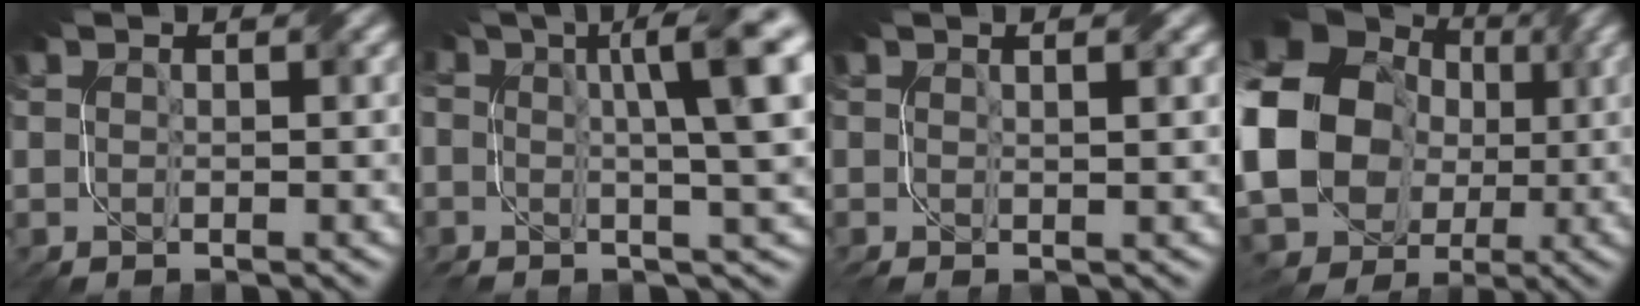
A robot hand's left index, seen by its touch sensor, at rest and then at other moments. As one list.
[{"total": 9.3, "force": [1.3, 2.2, 8.9], "torque": [-0.101, 0.017, 0.019]}, {"total": 2.2, "force": [0.6, 0.8, 2.0], "torque": [-0.015, 0.002, 0.003]}, {"total": 21.4, "force": [0.1, 19.0, 10.0], "torque": [-0.228, 0.013, -0.040]}]